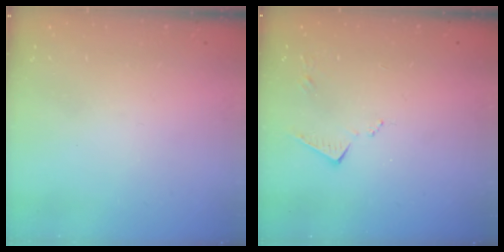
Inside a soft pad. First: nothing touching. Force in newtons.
{"total": 6.8, "press": 6.8, "slide": 0.1}